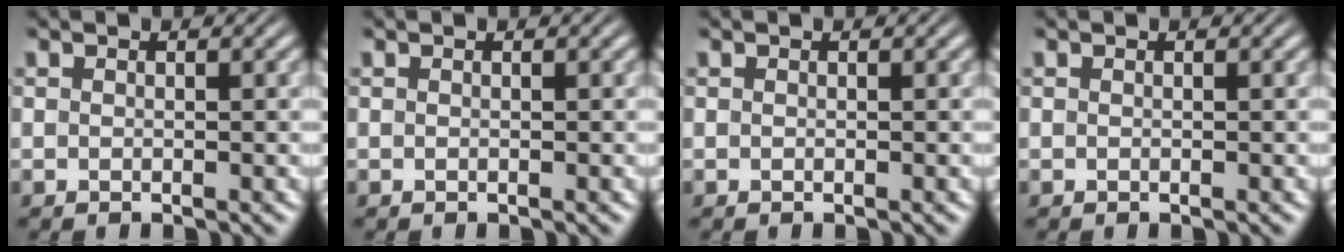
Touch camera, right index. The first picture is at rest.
{"total": 0.0}
{"total": 0.0}
{"total": 0.0}